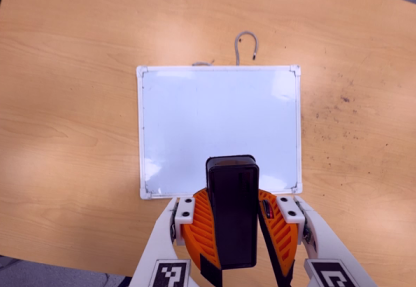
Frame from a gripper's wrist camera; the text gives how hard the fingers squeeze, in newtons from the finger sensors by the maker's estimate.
{"total": 9.4, "left": 9.8, "right": 9.1}